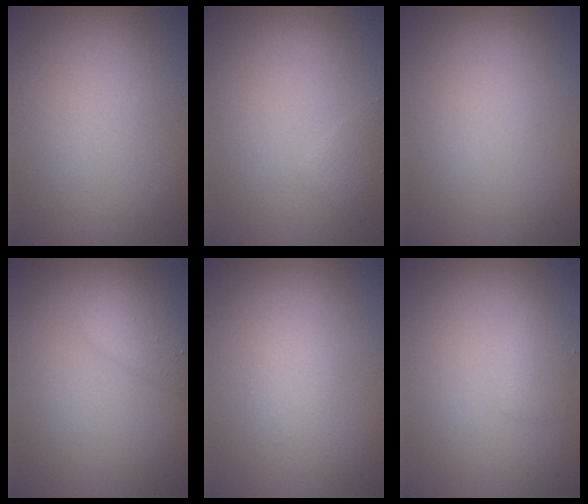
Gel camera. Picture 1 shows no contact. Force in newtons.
{"total": 1.0, "press": 1.0, "slide": 0.1}
{"total": 0.0}
{"total": 2.4, "press": 2.4, "slide": 0.2}
{"total": 1.0, "press": 1.0, "slide": 0.0}
{"total": 1.2, "press": 1.2, "slide": 0.1}